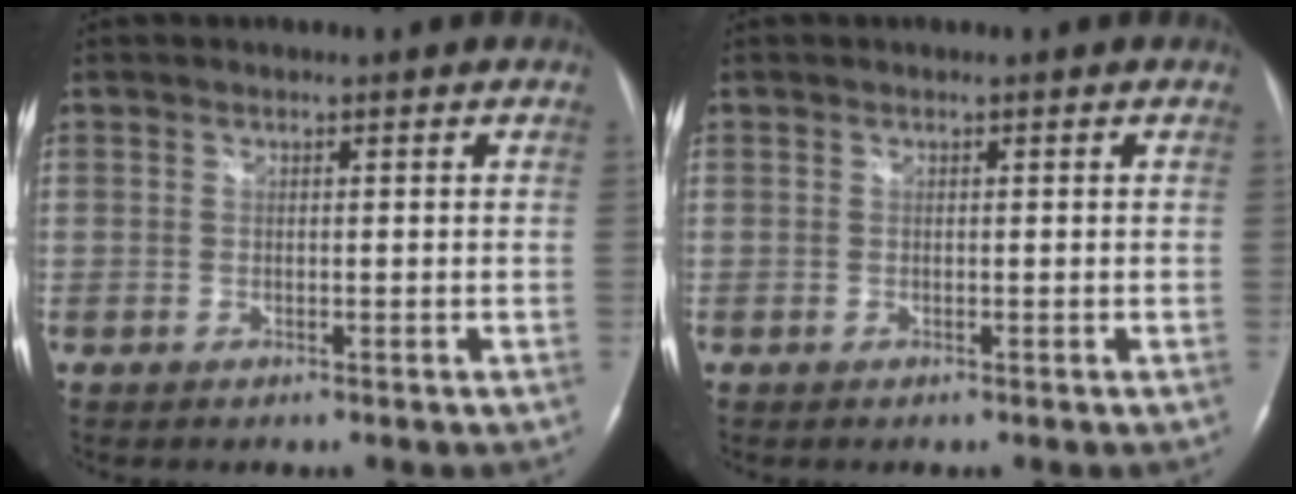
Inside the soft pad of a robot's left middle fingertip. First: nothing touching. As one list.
[{"total": 0.0}]